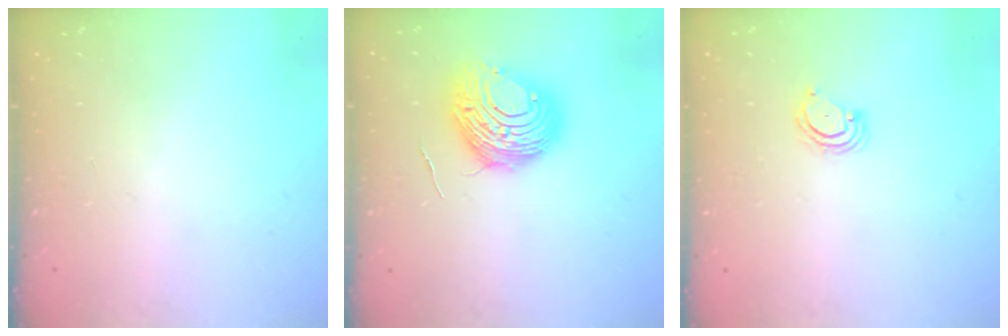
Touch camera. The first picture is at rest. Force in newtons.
{"total": 10.8, "press": 10.8, "slide": 1.1}
{"total": 2.3, "press": 2.3, "slide": 0.2}